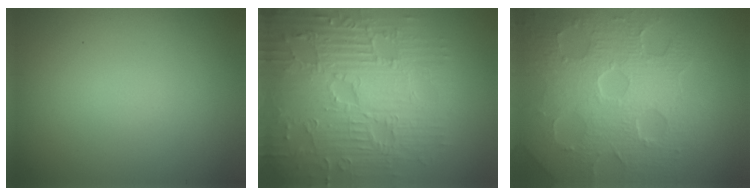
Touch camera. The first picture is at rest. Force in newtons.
{"total": 9.6, "press": 6.9, "slide": 6.7}
{"total": 9.2, "press": 6.2, "slide": 6.8}